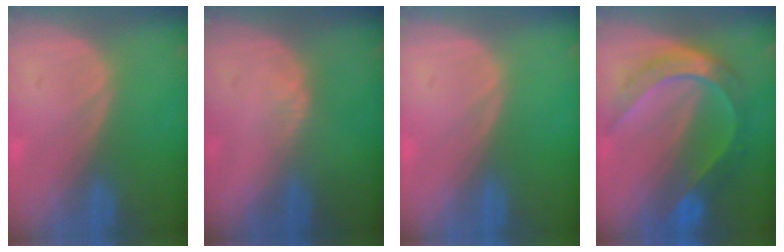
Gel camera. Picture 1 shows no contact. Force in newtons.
{"total": 1.2, "press": 0.9, "slide": 0.8}
{"total": 0.0}
{"total": 8.5, "press": 8.5, "slide": 0.7}